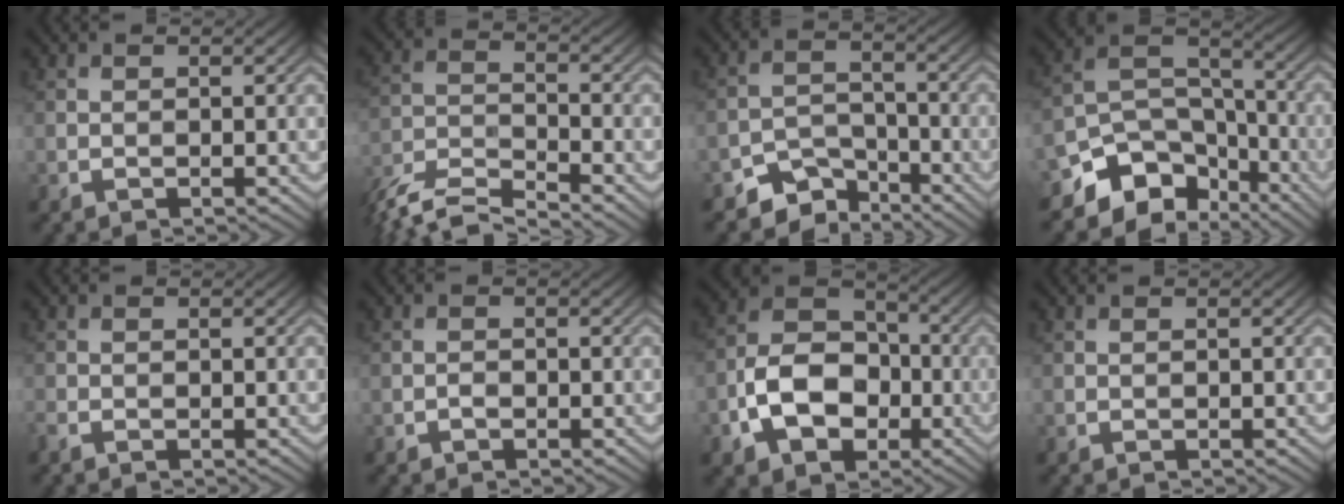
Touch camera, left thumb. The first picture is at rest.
{"total": 9.1, "force": [-7.9, 2.0, 4.0], "torque": [-0.088, -0.012, -0.159]}
{"total": 5.7, "force": [-4.6, 2.9, 1.7], "torque": [-0.023, -0.004, -0.090]}
{"total": 10.7, "force": [-7.6, 6.3, 4.3], "torque": [-0.078, -0.010, -0.139]}
{"total": 1.1, "force": [-0.9, 0.5, 0.5], "torque": [-0.015, -0.003, -0.019]}
{"total": 0.9, "force": [-0.6, 0.5, 0.5], "torque": [-0.008, 0.001, -0.012]}
{"total": 10.5, "force": [-3.5, 7.2, 6.7], "torque": [-0.138, -0.004, -0.076]}
{"total": 0.0}